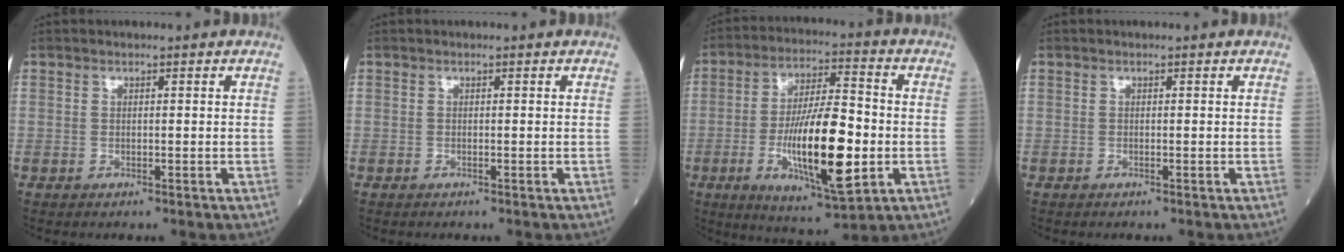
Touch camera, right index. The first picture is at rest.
{"total": 0.0}
{"total": 16.2, "force": [-3.3, 3.5, 15.5], "torque": [-0.276, -0.010, -0.053]}
{"total": 0.0}